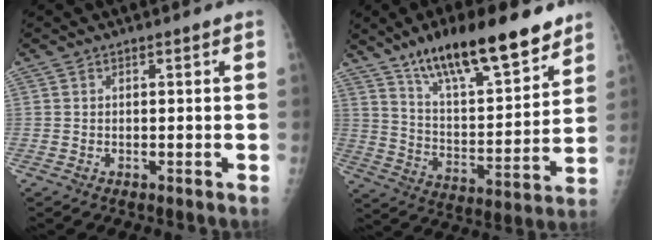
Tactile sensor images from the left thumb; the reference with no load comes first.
{"total": 21.4, "force": [14.8, 6.2, 14.1], "torque": [-0.196, -0.068, 0.248]}